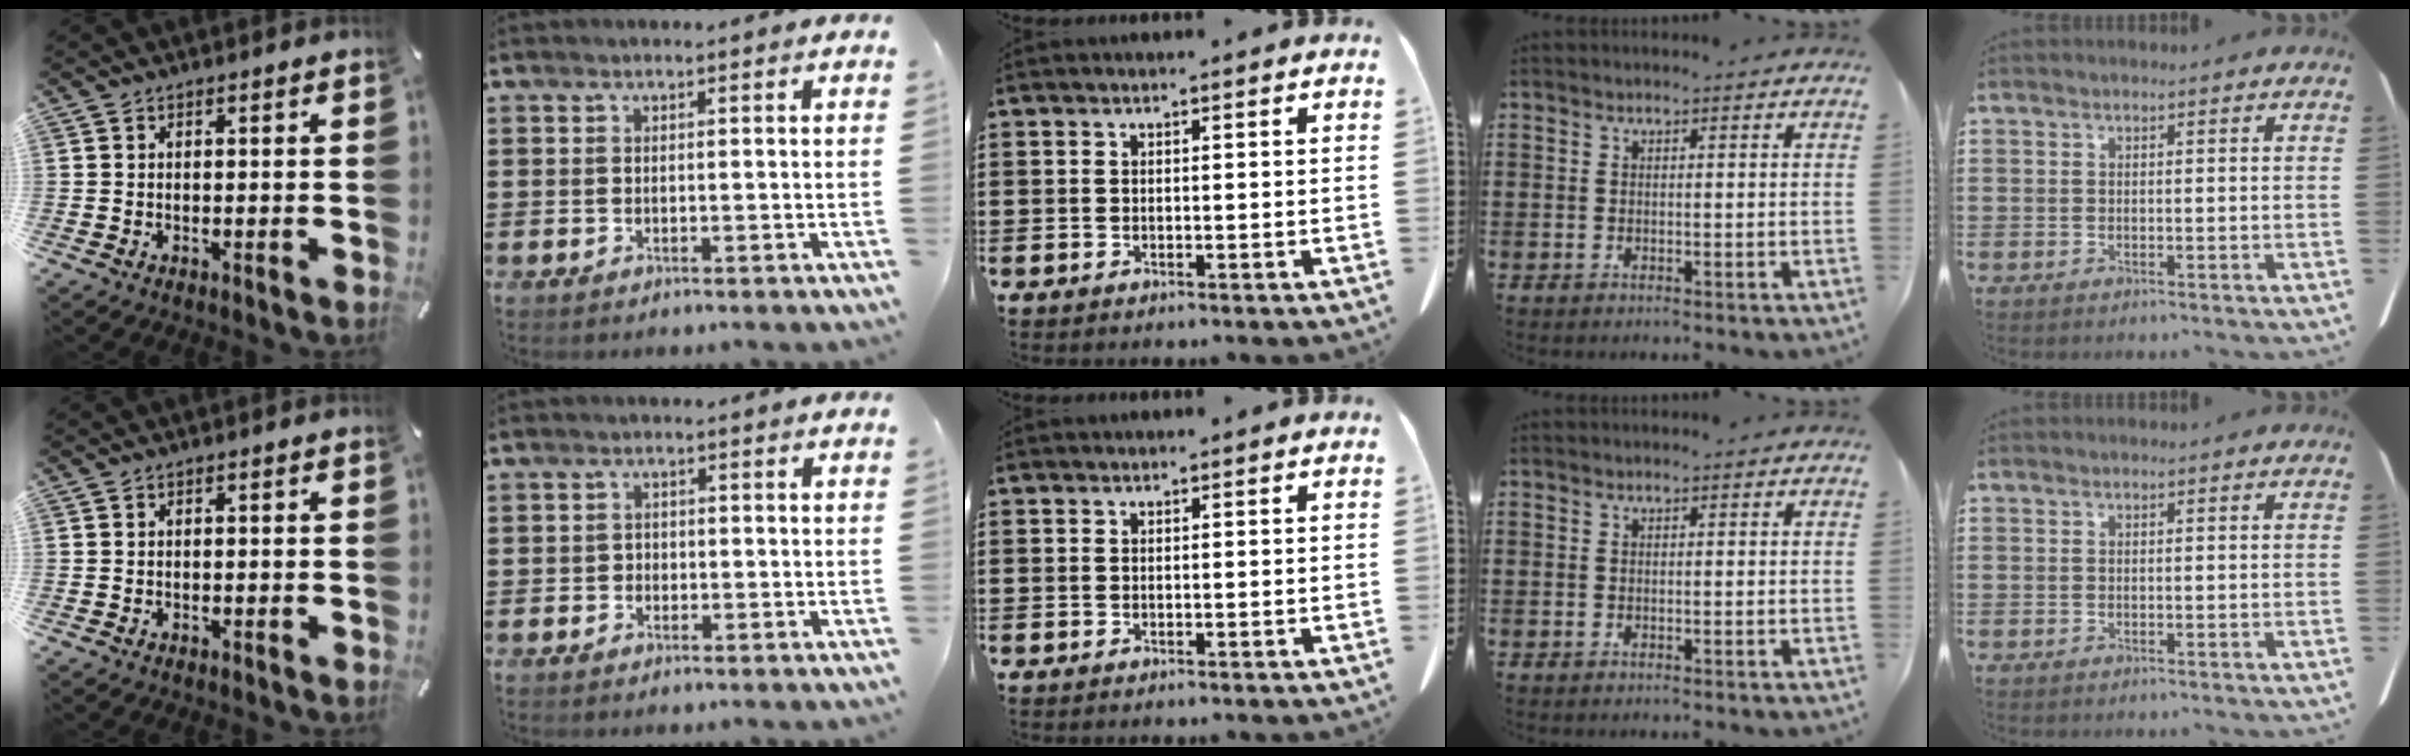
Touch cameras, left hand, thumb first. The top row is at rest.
{"index": {"total": 1.1, "force": [-0.4, 1.0, 0.3], "torque": [-0.010, 0.002, -0.010]}}